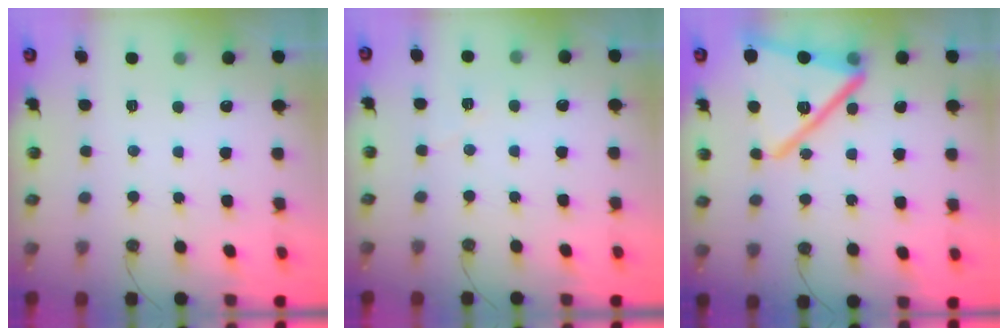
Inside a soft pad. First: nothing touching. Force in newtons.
{"total": 4.3, "press": 3.9, "slide": 2.0}
{"total": 23.1, "press": 23.1, "slide": 1.8}